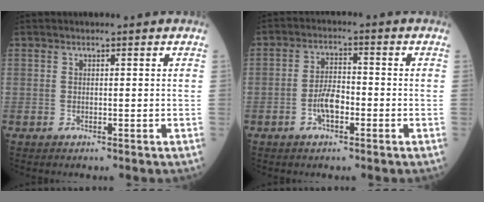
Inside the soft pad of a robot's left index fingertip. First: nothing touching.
{"total": 4.3, "force": [-1.8, 1.7, 3.5], "torque": [-0.072, 0.005, -0.039]}